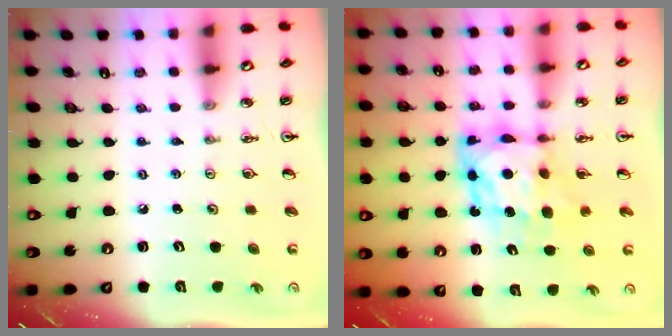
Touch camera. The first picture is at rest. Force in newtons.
{"total": 10.1, "press": 10.1, "slide": 0.9}